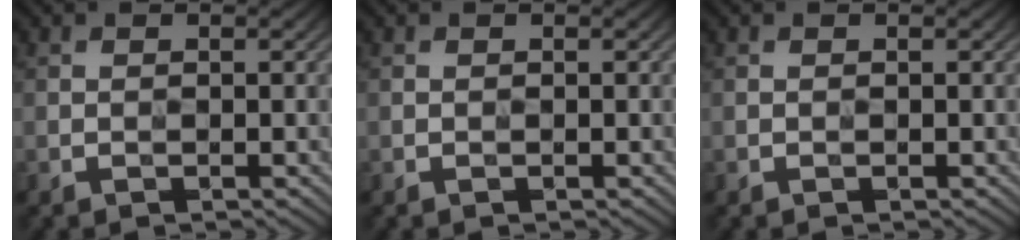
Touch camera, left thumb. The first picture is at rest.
{"total": 0.0}
{"total": 0.0}